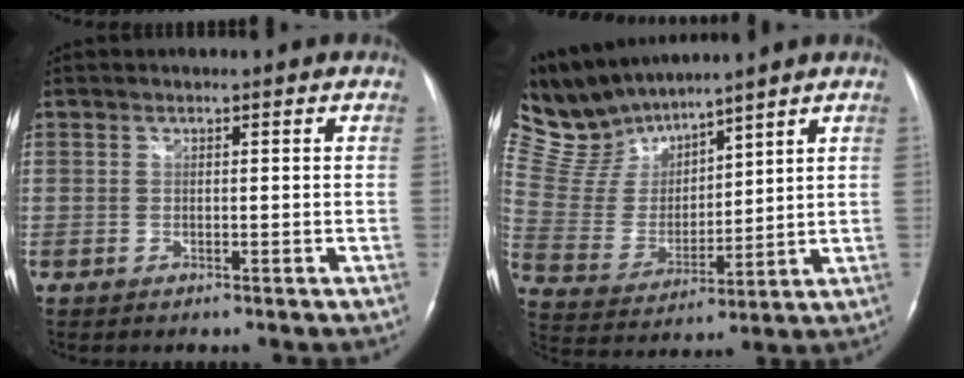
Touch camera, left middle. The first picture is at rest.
{"total": 11.1, "force": [10.5, 2.3, 2.4], "torque": [-0.075, 0.013, 0.228]}